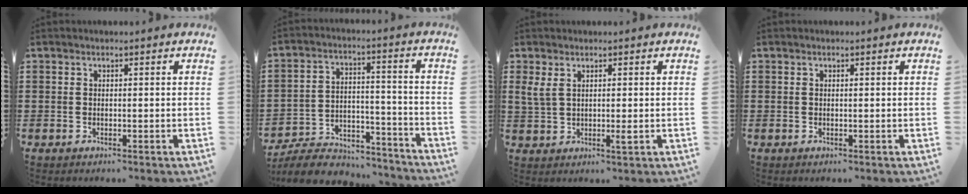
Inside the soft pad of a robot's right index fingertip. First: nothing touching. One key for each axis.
{"total": 7.6, "fx": -7.2, "fy": 1.9, "fz": 1.8, "tx": -0.034, "ty": 0.020, "tz": -0.139}
{"total": 3.5, "fx": 0.8, "fy": 1.3, "fz": 3.1, "tx": -0.085, "ty": -0.008, "tz": 0.008}
{"total": 0.0}